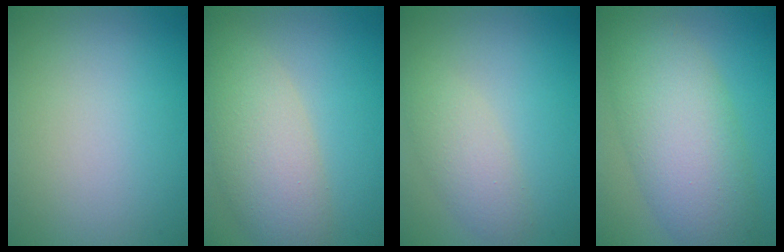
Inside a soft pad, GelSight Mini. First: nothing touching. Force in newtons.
{"total": 6.2, "press": 6.2, "slide": 0.3}
{"total": 2.9, "press": 2.9, "slide": 0.3}
{"total": 8.3, "press": 8.3, "slide": 0.1}